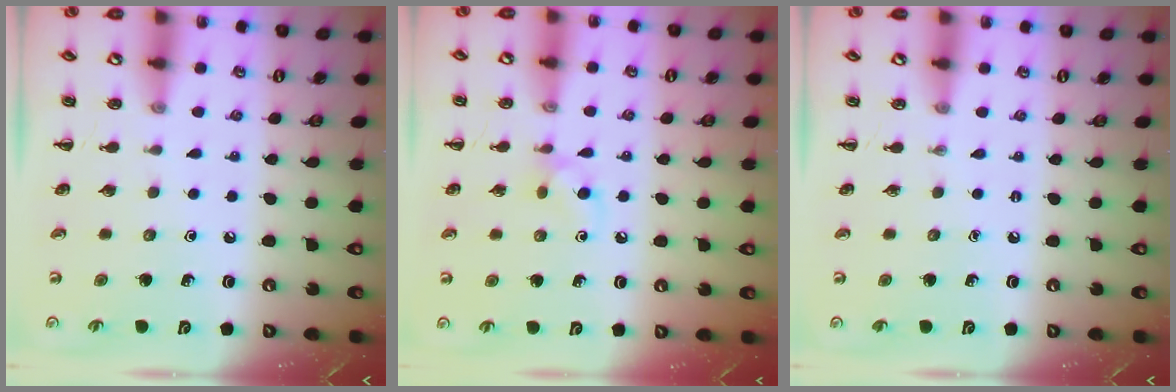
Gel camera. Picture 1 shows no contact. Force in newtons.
{"total": 5.5, "press": 5.4, "slide": 1.0}
{"total": 0.0}